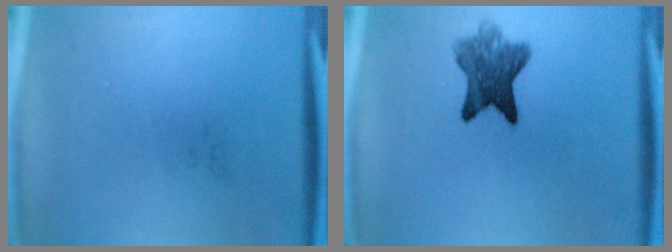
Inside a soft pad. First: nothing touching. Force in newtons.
{"total": 7.0}